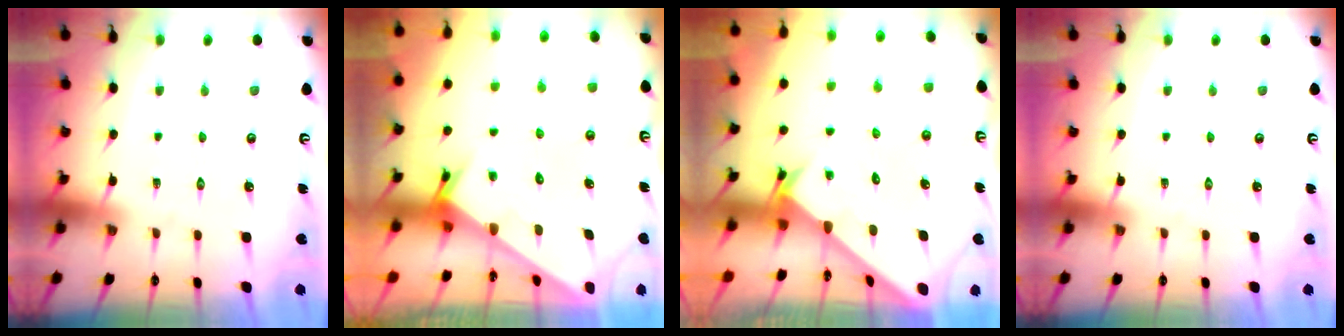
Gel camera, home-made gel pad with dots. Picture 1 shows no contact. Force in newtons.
{"total": 2.5, "press": 2.5, "slide": 0.1}
{"total": 2.5, "press": 2.5, "slide": 0.2}
{"total": 0.0}